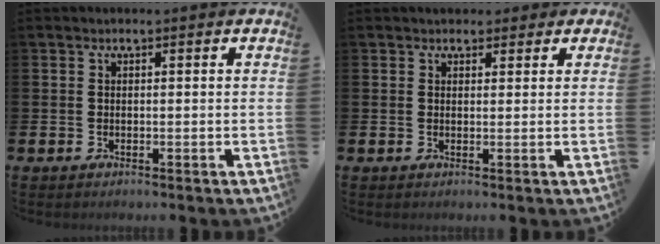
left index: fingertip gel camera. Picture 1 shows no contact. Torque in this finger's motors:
{"motor_torque": [0.43, -0.70, 0.13, 0.05]}